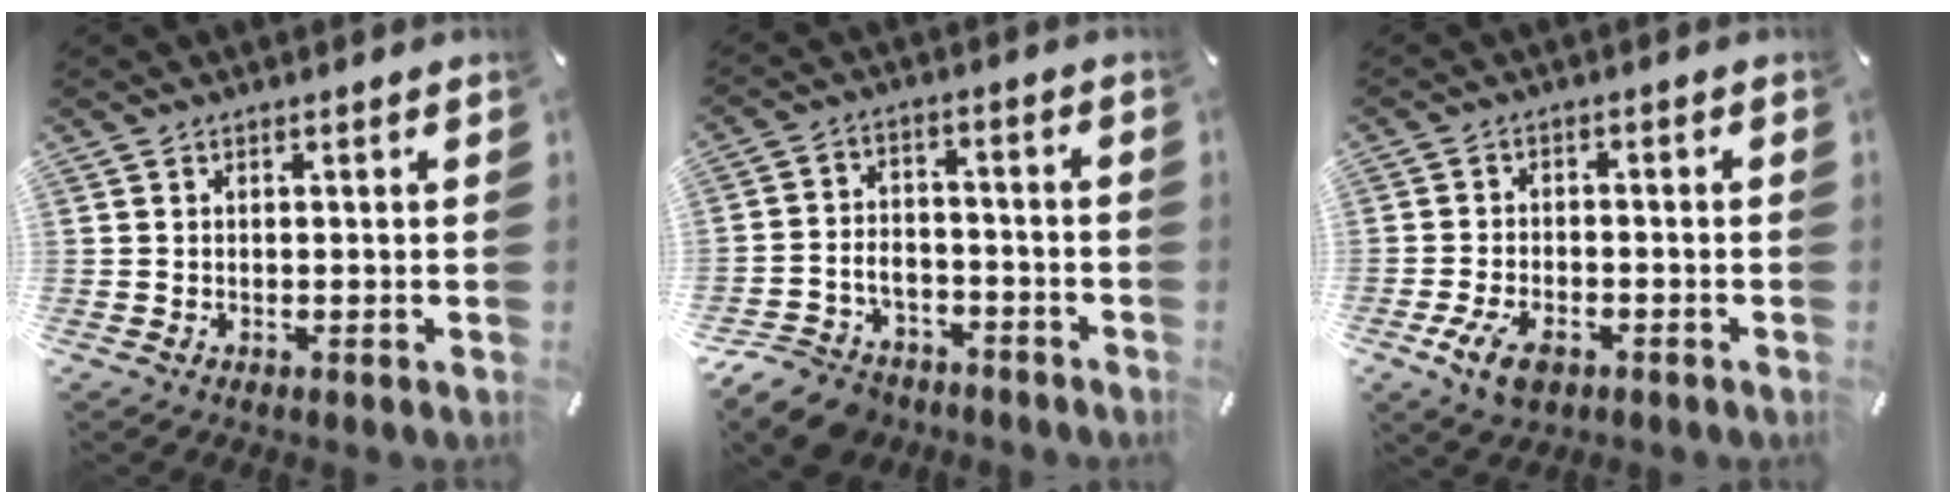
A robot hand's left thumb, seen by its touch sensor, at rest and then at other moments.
{"total": 10.0, "force": [-7.1, 6.1, 3.3], "torque": [-0.057, 0.047, -0.131]}
{"total": 7.1, "force": [-3.5, 4.2, 4.5], "torque": [-0.100, 0.010, -0.065]}